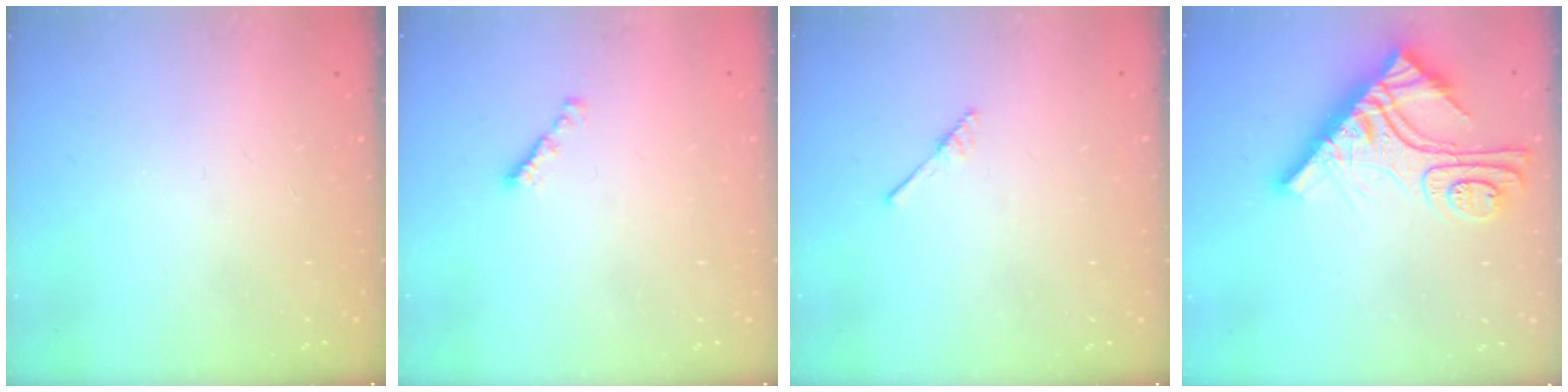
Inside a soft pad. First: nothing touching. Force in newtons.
{"total": 1.8, "press": 1.7, "slide": 0.6}
{"total": 2.5, "press": 2.4, "slide": 0.3}
{"total": 15.2, "press": 15.1, "slide": 1.4}